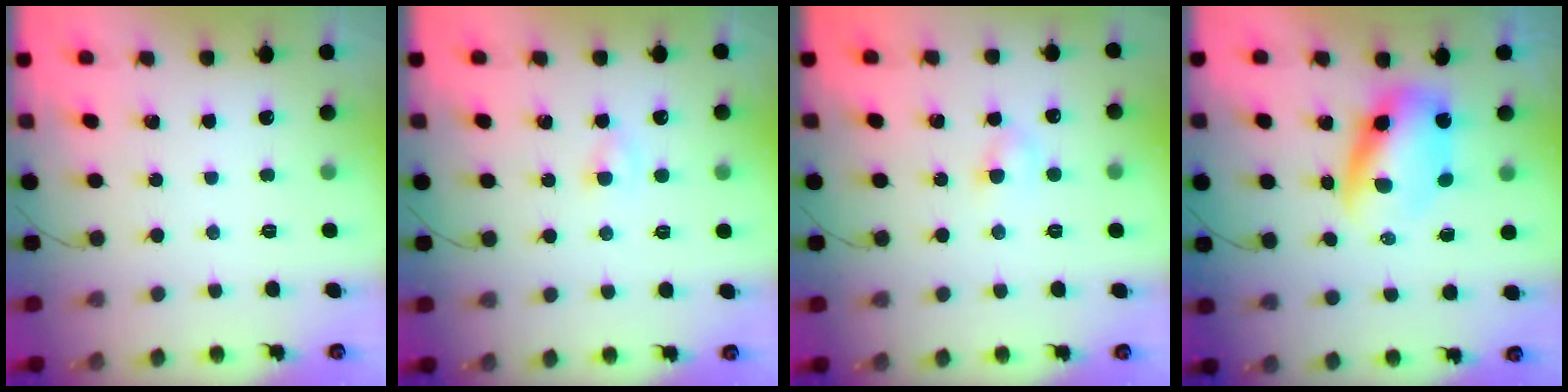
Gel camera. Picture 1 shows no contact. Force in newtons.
{"total": 1.0, "press": 0.8, "slide": 0.6}
{"total": 3.3, "press": 3.1, "slide": 1.1}
{"total": 7.2, "press": 7.0, "slide": 1.7}